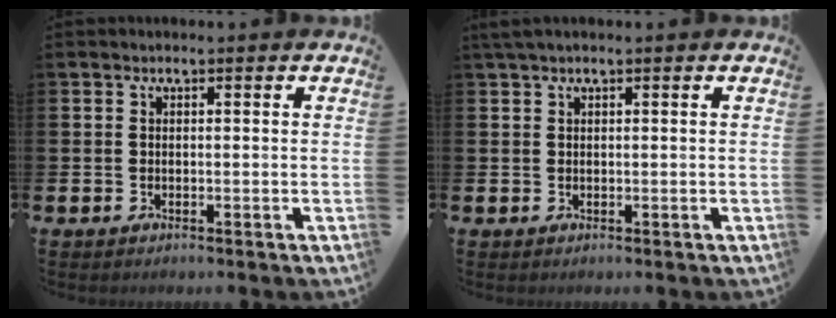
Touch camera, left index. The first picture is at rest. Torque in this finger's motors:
{"motor_torque": [-0.04, -0.13, 0.03, 0.09]}